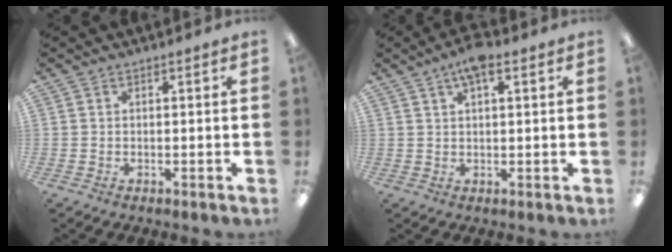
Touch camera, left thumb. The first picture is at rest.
{"total": 5.5, "force": [3.1, 1.8, 4.2], "torque": [-0.071, 0.000, 0.051]}